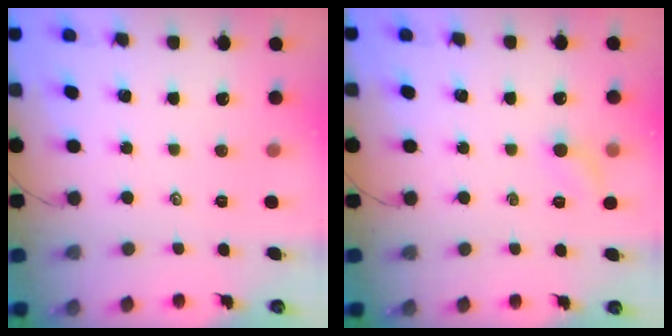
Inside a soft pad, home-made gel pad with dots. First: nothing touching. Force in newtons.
{"total": 6.9, "press": 6.7, "slide": 1.6}